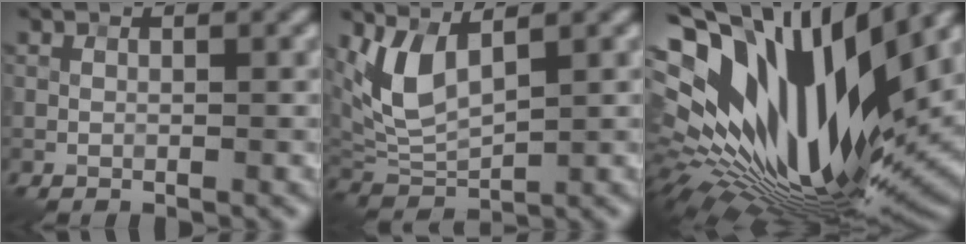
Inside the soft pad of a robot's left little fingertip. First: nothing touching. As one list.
[{"total": 4.8, "force": [2.1, 1.9, 3.9], "torque": [-0.099, -0.009, 0.051]}, {"total": 19.2, "force": [4.7, 8.6, 16.4], "torque": [-0.303, -0.033, 0.099]}]